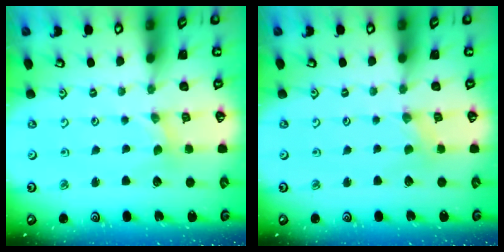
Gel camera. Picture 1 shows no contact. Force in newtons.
{"total": 0.0}